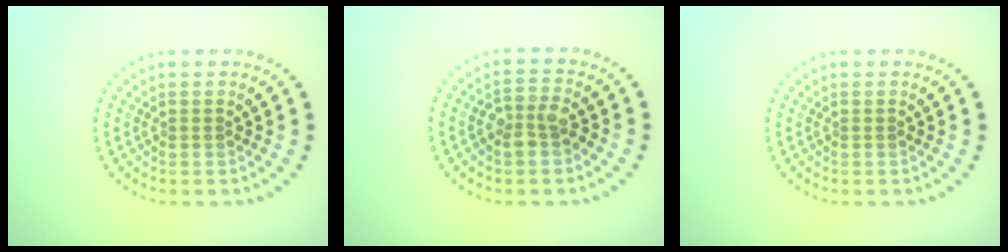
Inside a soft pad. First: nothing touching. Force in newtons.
{"total": 2.7, "press": 2.6, "slide": 0.8}
{"total": 0.0}